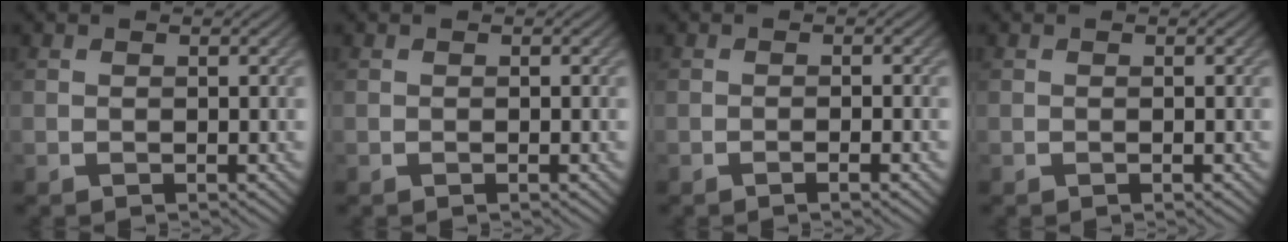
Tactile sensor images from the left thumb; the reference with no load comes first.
{"total": 0.0}
{"total": 1.9, "force": [-0.9, 0.2, 1.6], "torque": [-0.025, 0.006, -0.019]}
{"total": 0.0}